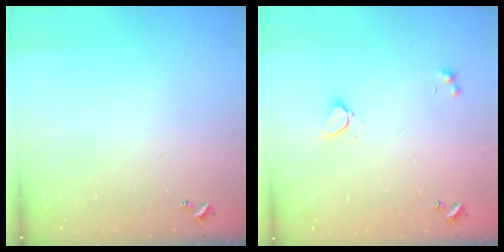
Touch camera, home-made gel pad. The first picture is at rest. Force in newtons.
{"total": 2.6, "press": 2.6, "slide": 0.4}